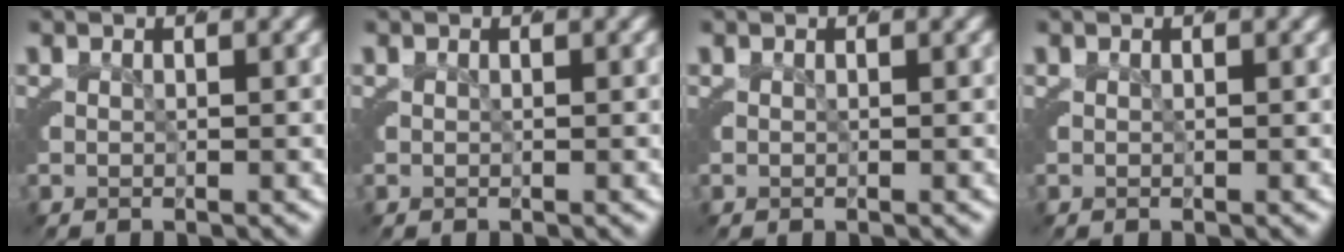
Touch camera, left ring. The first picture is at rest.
{"total": 0.0}
{"total": 0.0}
{"total": 0.0}